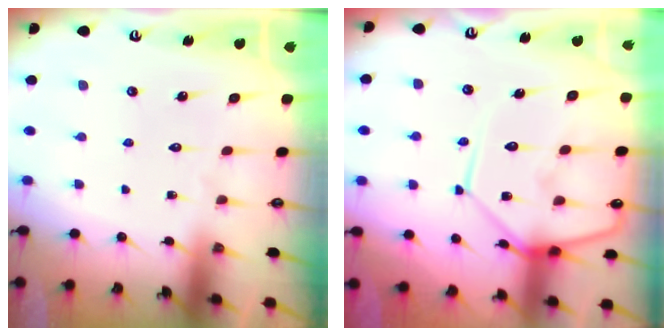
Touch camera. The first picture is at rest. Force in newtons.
{"total": 14.4, "press": 14.3, "slide": 1.3}